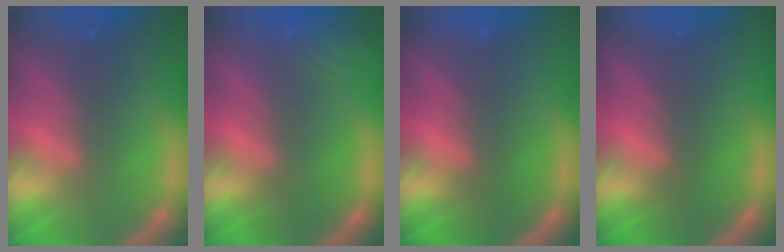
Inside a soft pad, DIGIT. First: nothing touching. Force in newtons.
{"total": 3.0}
{"total": 0.0}
{"total": 0.0}